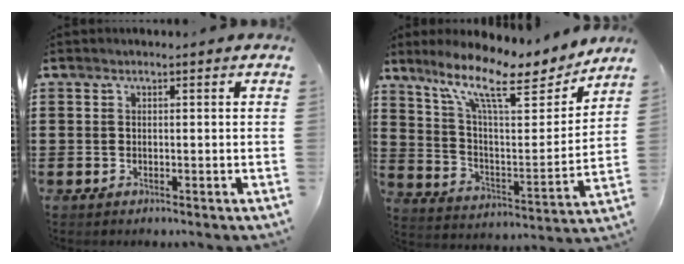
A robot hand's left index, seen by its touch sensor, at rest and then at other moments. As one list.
[{"total": 12.6, "force": [9.2, 2.9, 8.2], "torque": [-0.176, -0.048, 0.152]}]